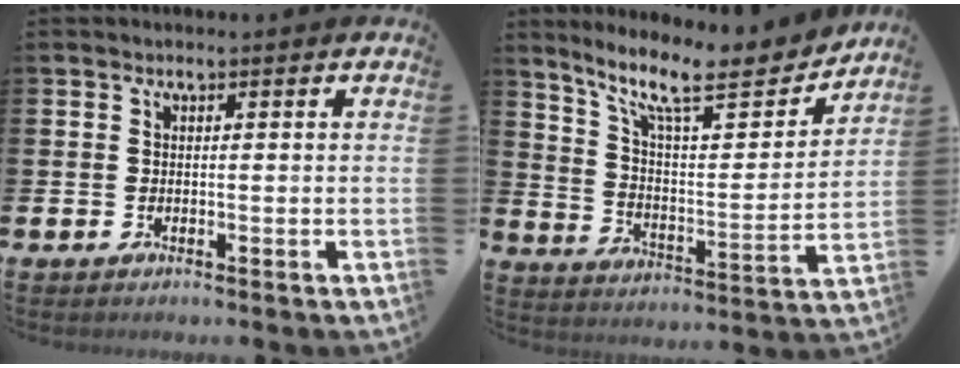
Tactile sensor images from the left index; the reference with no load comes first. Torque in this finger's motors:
{"motor_torque": [0.96, -1.18, 0.44, 0.21]}